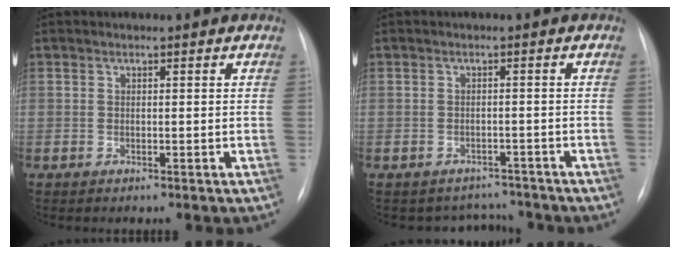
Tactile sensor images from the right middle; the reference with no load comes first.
{"total": 4.1, "force": [-3.7, 1.6, -0.8], "torque": [0.010, 0.019, -0.045]}